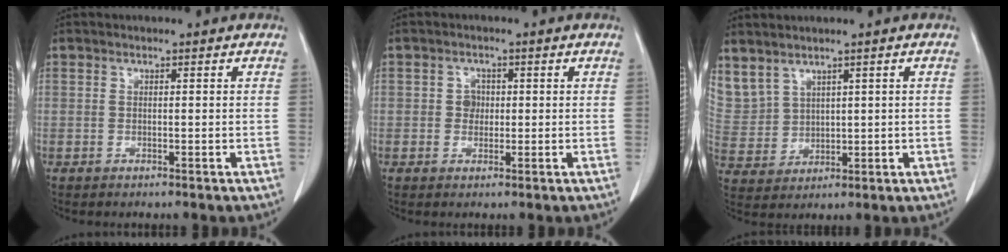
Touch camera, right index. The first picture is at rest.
{"total": 2.1, "force": [0.2, 1.9, 0.9], "torque": [-0.011, 0.003, 0.000]}
{"total": 11.2, "force": [6.5, 8.0, 4.3], "torque": [-0.141, 0.024, 0.162]}